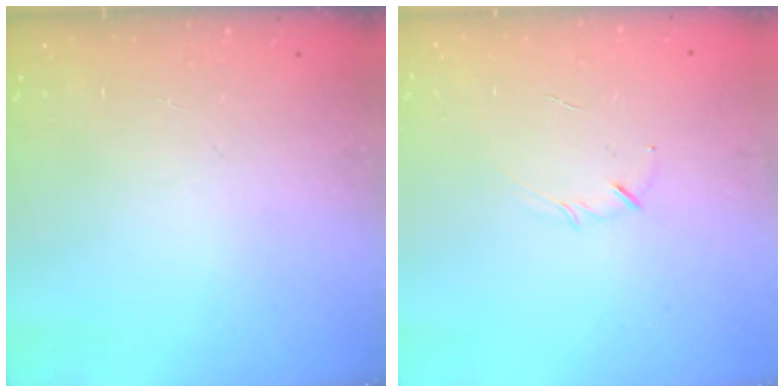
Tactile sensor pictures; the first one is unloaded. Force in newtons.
{"total": 3.1, "press": 3.0, "slide": 0.7}